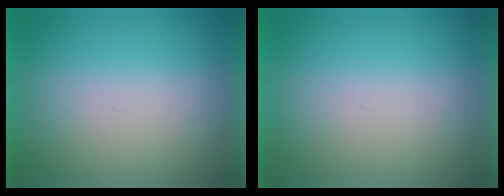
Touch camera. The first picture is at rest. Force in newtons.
{"total": 0.0}